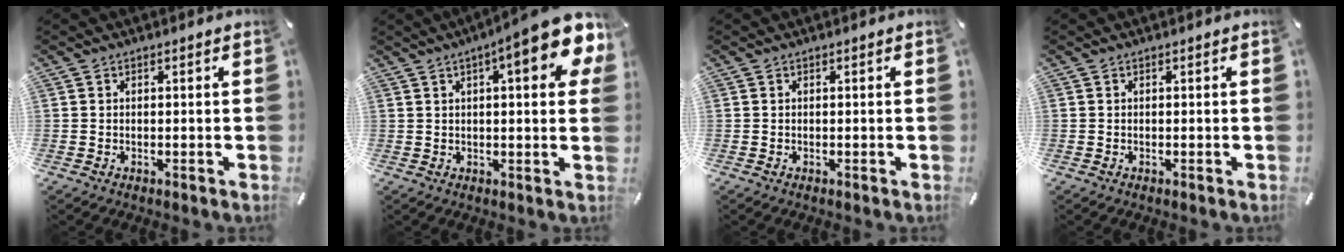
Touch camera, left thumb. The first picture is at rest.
{"total": 13.7, "force": [6.4, 3.3, 11.6], "torque": [-0.159, -0.029, 0.097]}
{"total": 0.0}
{"total": 0.0}